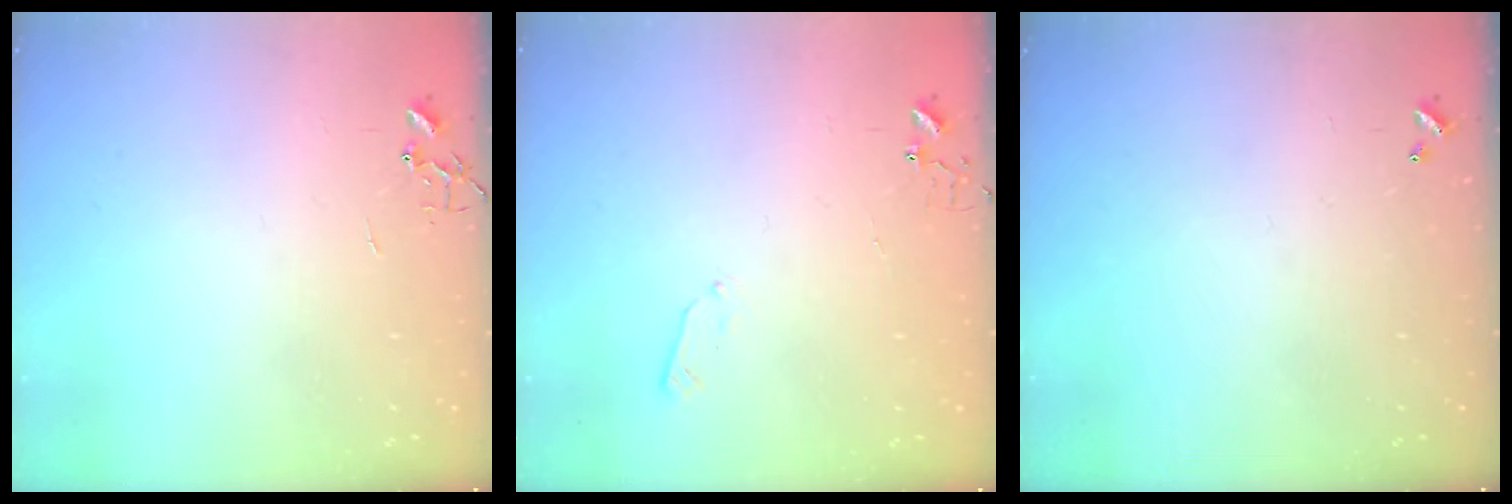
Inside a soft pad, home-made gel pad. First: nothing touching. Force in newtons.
{"total": 3.4, "press": 3.4, "slide": 0.4}
{"total": 0.0}